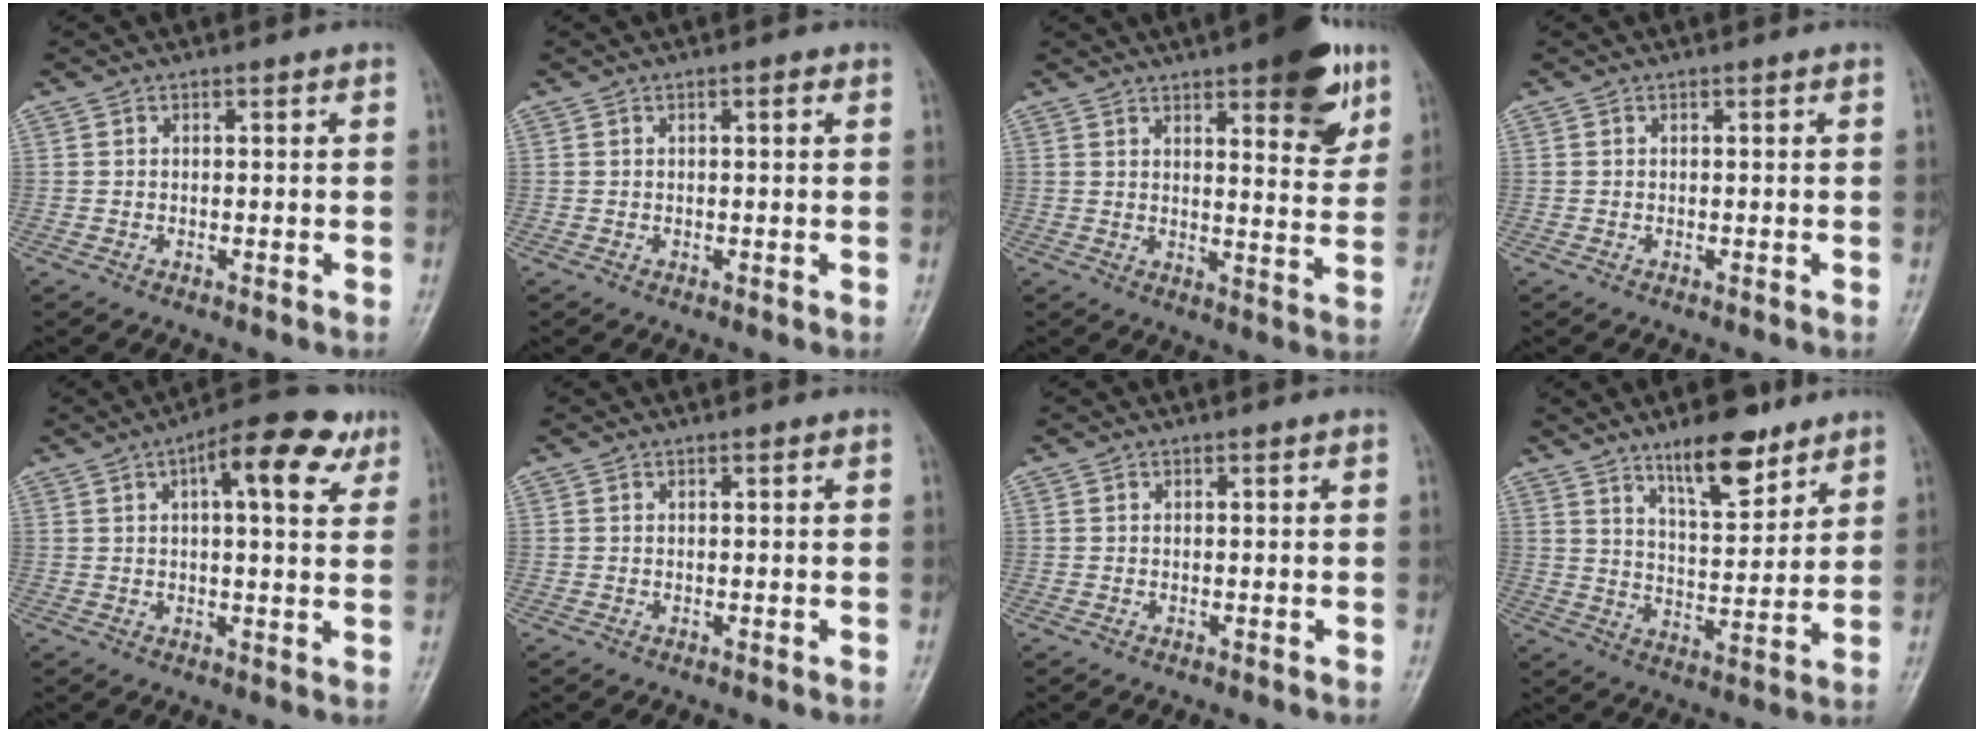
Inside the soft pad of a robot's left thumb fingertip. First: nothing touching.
{"total": 1.2, "force": [0.5, 0.4, 1.0], "torque": [-0.014, 0.002, 0.005]}
{"total": 13.8, "force": [7.8, 4.3, 10.5], "torque": [-0.106, -0.037, 0.101]}
{"total": 0.0}
{"total": 11.9, "force": [5.4, 4.3, 9.8], "torque": [-0.116, 0.005, 0.066]}
{"total": 0.0}
{"total": 0.0}
{"total": 11.3, "force": [7.9, 4.0, 7.1], "torque": [-0.090, -0.056, 0.132]}